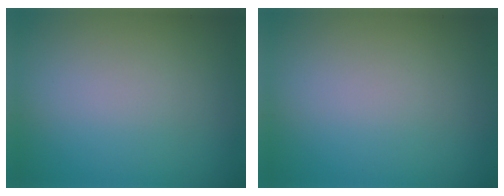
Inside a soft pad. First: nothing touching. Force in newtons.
{"total": 0.0}